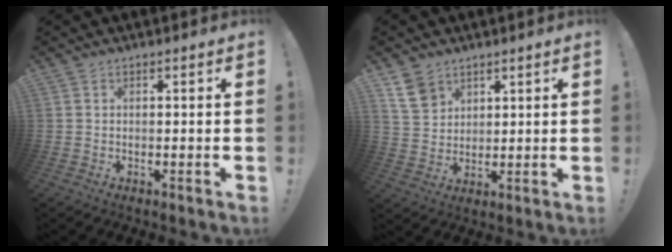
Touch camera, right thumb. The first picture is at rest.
{"total": 8.8, "force": [5.6, 6.4, 2.5], "torque": [-0.034, -0.033, 0.112]}